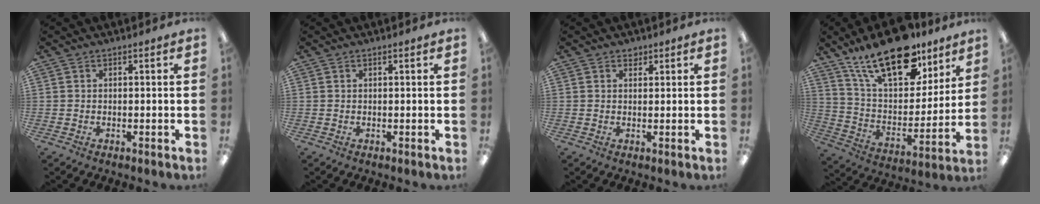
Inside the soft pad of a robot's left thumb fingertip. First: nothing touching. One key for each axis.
{"total": 0.5, "fx": 0.4, "fy": 0.0, "fz": 0.3, "tx": -0.006, "ty": 0.002, "tz": 0.007}
{"total": 1.4, "fx": 1.2, "fy": 0.7, "fz": 0.2, "tx": 0.004, "ty": -0.004, "tz": 0.021}
{"total": 23.0, "fx": 15.8, "fy": 10.1, "fz": 13.3, "tx": -0.235, "ty": -0.093, "tz": 0.276}